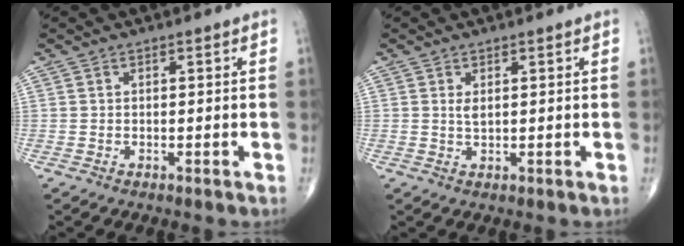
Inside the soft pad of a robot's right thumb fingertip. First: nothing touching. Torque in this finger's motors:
{"motor_torque": [0.61, 0.07, -0.21, -0.22, -0.03]}